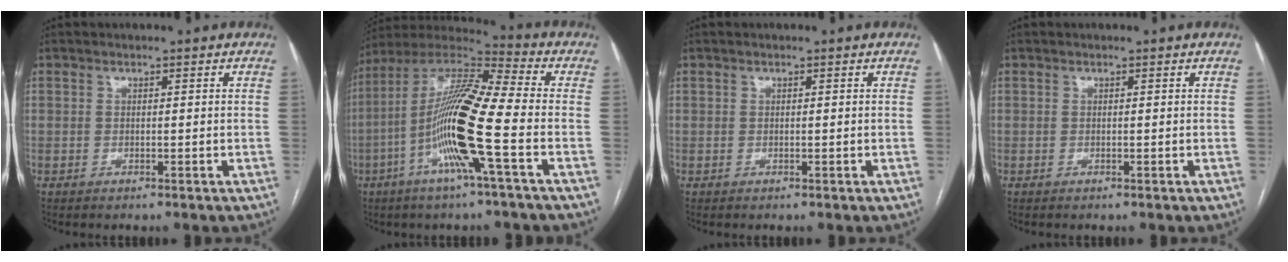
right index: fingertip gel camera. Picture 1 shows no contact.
{"total": 16.8, "force": [-4.5, 0.1, 16.2], "torque": [-0.320, -0.003, -0.098]}
{"total": 0.0}
{"total": 0.0}